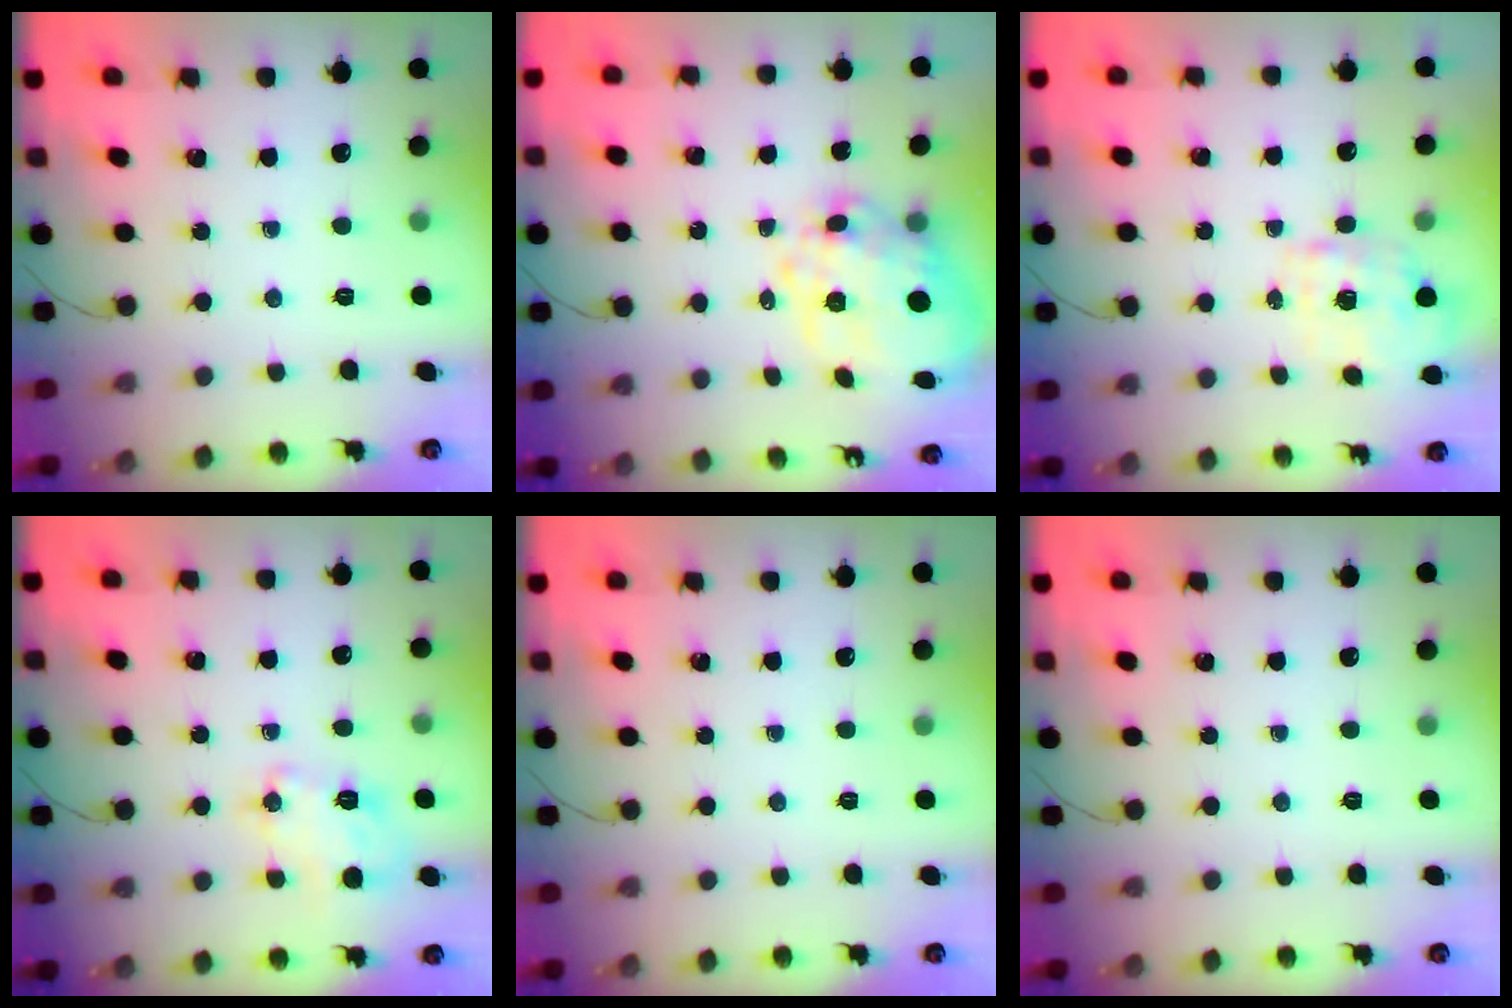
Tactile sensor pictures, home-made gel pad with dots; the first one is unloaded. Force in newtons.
{"total": 17.6, "press": 17.2, "slide": 3.4}
{"total": 1.7, "press": 1.6, "slide": 0.6}
{"total": 8.7, "press": 8.7, "slide": 1.0}
{"total": 0.0}
{"total": 0.0}